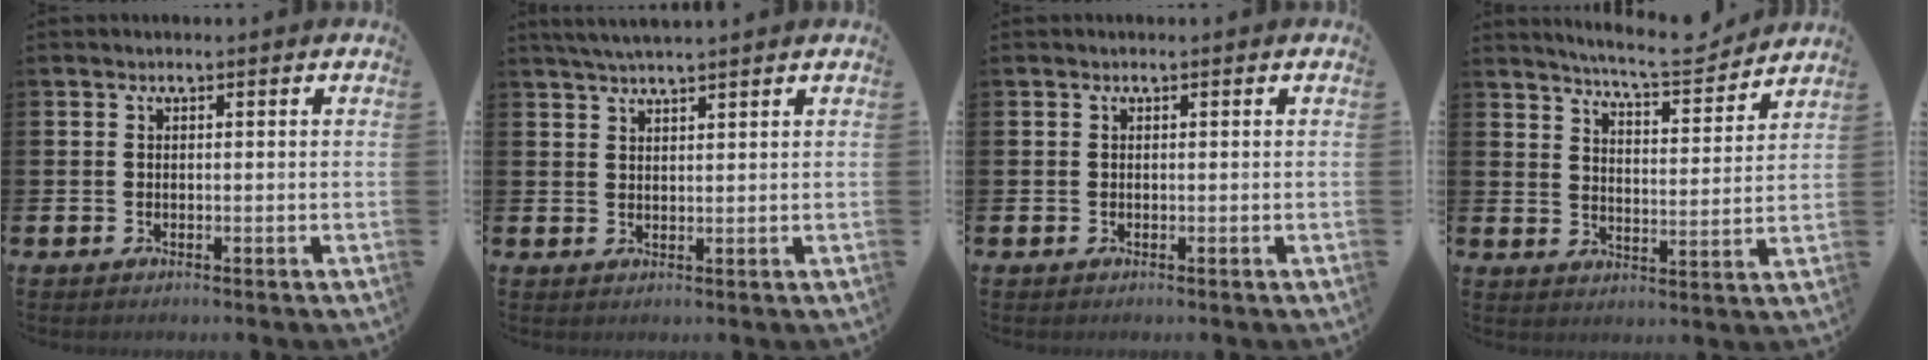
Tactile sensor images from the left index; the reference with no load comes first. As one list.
[{"total": 3.2, "force": [3.0, 0.1, 1.1], "torque": [-0.034, -0.002, 0.057]}, {"total": 0.0}, {"total": 7.2, "force": [6.9, 0.5, 2.0], "torque": [-0.049, -0.047, 0.120]}]